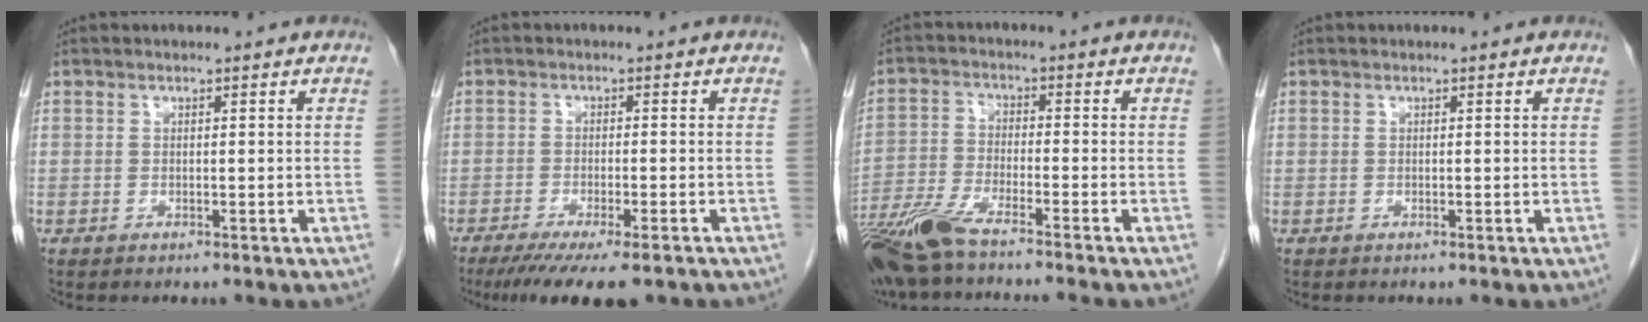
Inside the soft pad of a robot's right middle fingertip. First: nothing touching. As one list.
[{"total": 10.1, "force": [-7.6, 1.7, 6.5], "torque": [-0.088, -0.017, -0.115]}, {"total": 9.3, "force": [-7.6, -0.1, 5.5], "torque": [-0.105, -0.031, -0.142]}, {"total": 0.0}]